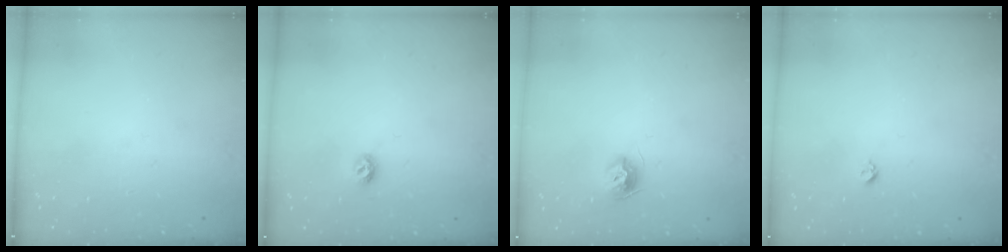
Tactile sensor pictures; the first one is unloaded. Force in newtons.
{"total": 5.9, "press": 5.9, "slide": 0.8}
{"total": 8.1, "press": 8.1, "slide": 0.1}
{"total": 3.3, "press": 3.3, "slide": 0.5}